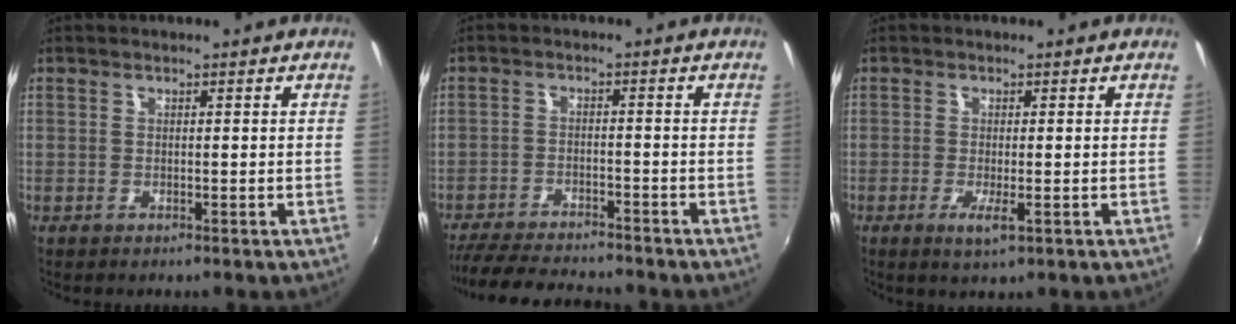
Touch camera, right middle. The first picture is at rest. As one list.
[{"total": 12.7, "force": [-11.6, 2.1, 4.8], "torque": [-0.119, -0.017, -0.187]}, {"total": 2.9, "force": [-1.1, 0.4, 2.7], "torque": [-0.055, -0.010, -0.018]}]